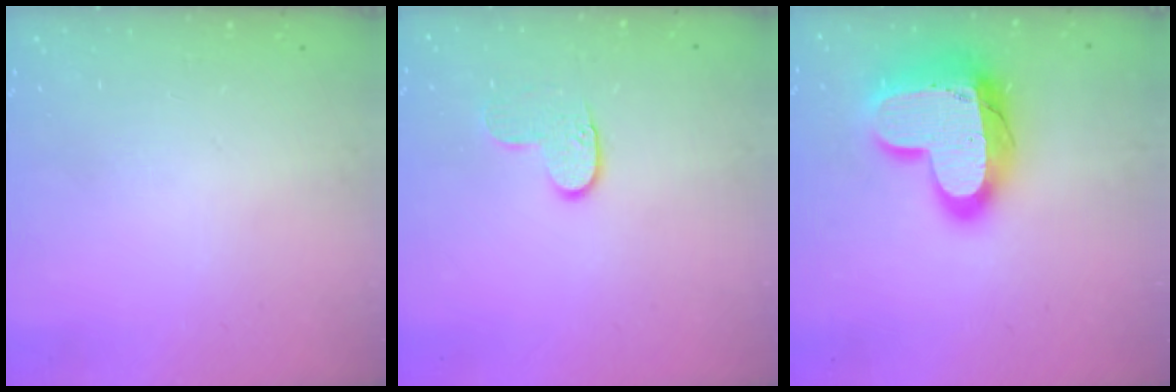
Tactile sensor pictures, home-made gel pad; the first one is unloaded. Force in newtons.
{"total": 5.4, "press": 5.4, "slide": 0.3}
{"total": 20.0, "press": 20.0, "slide": 1.6}